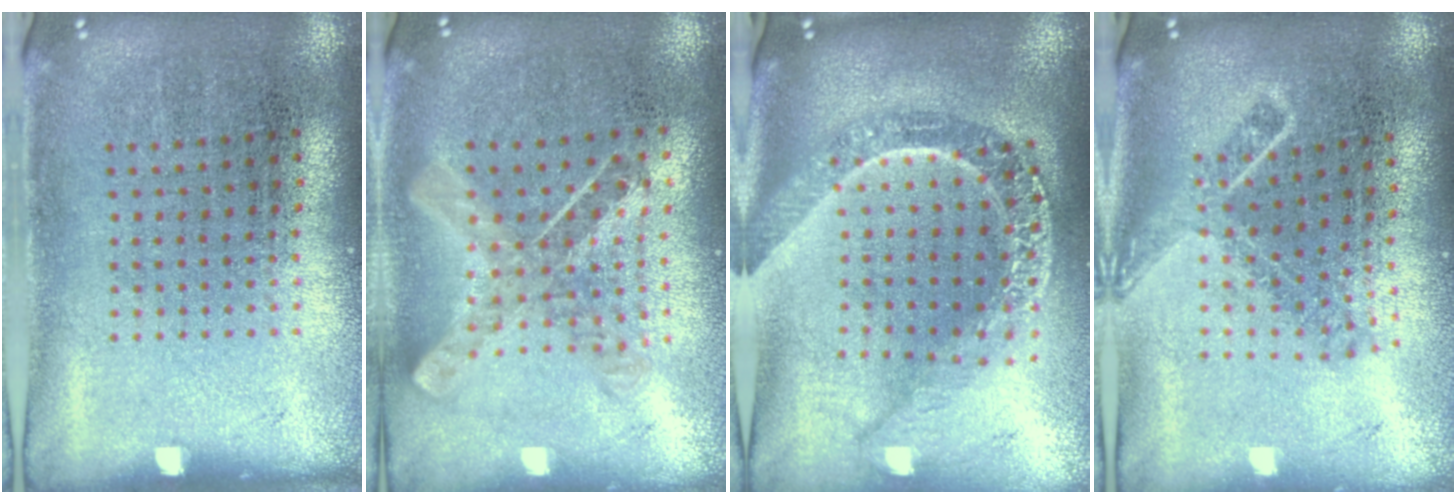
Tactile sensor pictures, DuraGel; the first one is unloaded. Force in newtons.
{"total": 0.9, "press": 0.9, "slide": 0.2}
{"total": 2.7, "press": 2.2, "slide": 1.6}
{"total": 1.7, "press": 1.3, "slide": 1.2}